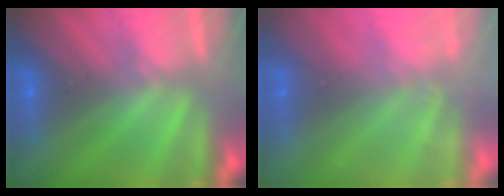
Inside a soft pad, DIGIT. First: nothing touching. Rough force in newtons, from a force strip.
{"total": 2.4}